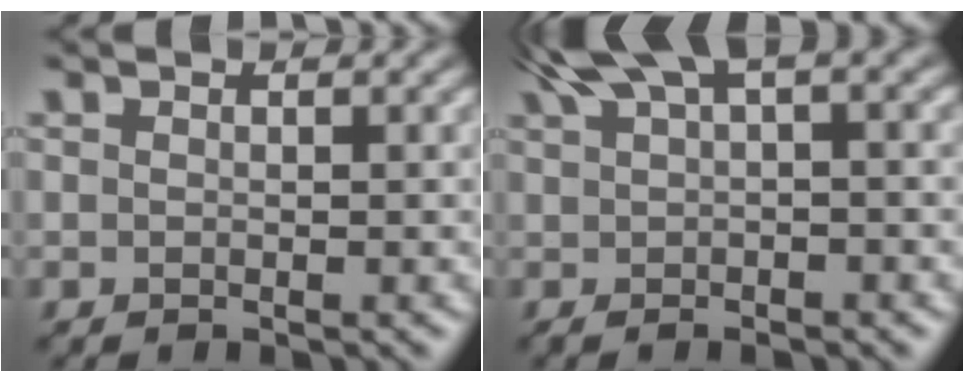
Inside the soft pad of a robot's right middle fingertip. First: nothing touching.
{"total": 5.9, "force": [2.1, 1.6, 5.3], "torque": [-0.093, 0.014, 0.035]}